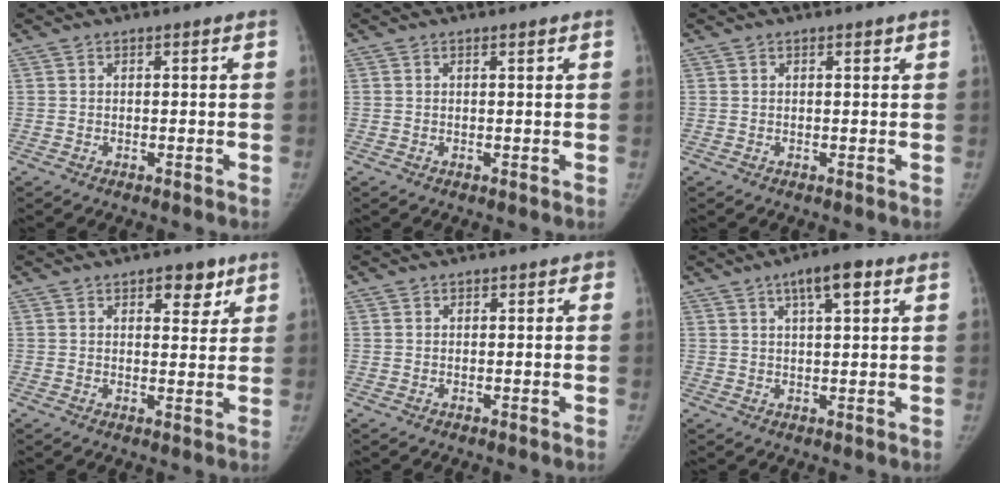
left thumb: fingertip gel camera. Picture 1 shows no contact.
{"total": 0.6, "force": [0.4, 0.1, 0.5], "torque": [-0.006, -0.001, 0.006]}
{"total": 0.6, "force": [0.4, 0.3, 0.3], "torque": [-0.001, -0.002, 0.004]}
{"total": 5.5, "force": [3.1, 2.9, 3.5], "torque": [-0.018, -0.014, 0.039]}
{"total": 0.6, "force": [0.1, 0.6, 0.0], "torque": [0.014, 0.002, -0.005]}
{"total": 6.1, "force": [3.1, 1.8, 5.0], "torque": [-0.071, 0.000, 0.044]}